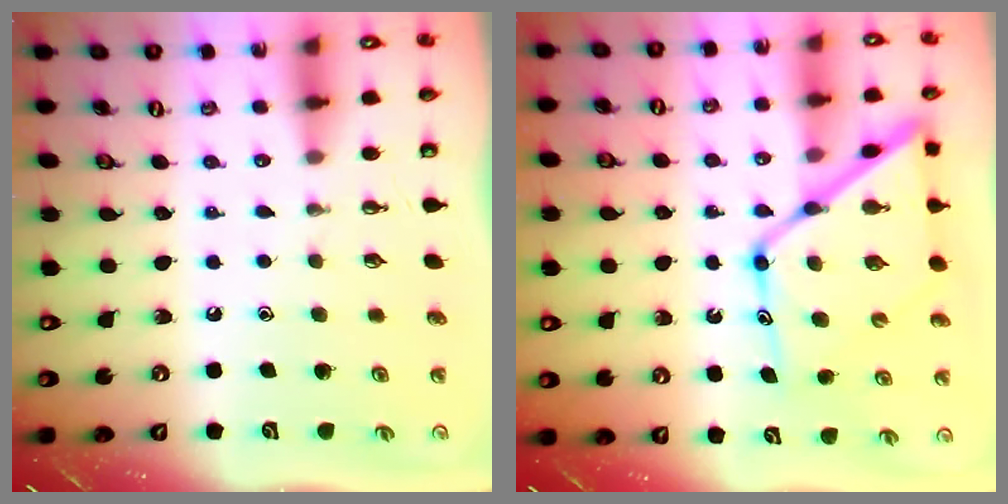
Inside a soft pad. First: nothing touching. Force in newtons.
{"total": 16.3, "press": 16.3, "slide": 1.5}